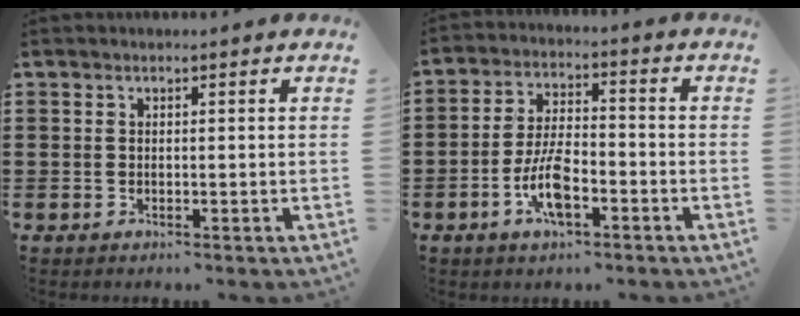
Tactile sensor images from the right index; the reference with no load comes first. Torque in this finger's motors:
{"motor_torque": [2.14, 0.00, 0.93, 0.21]}